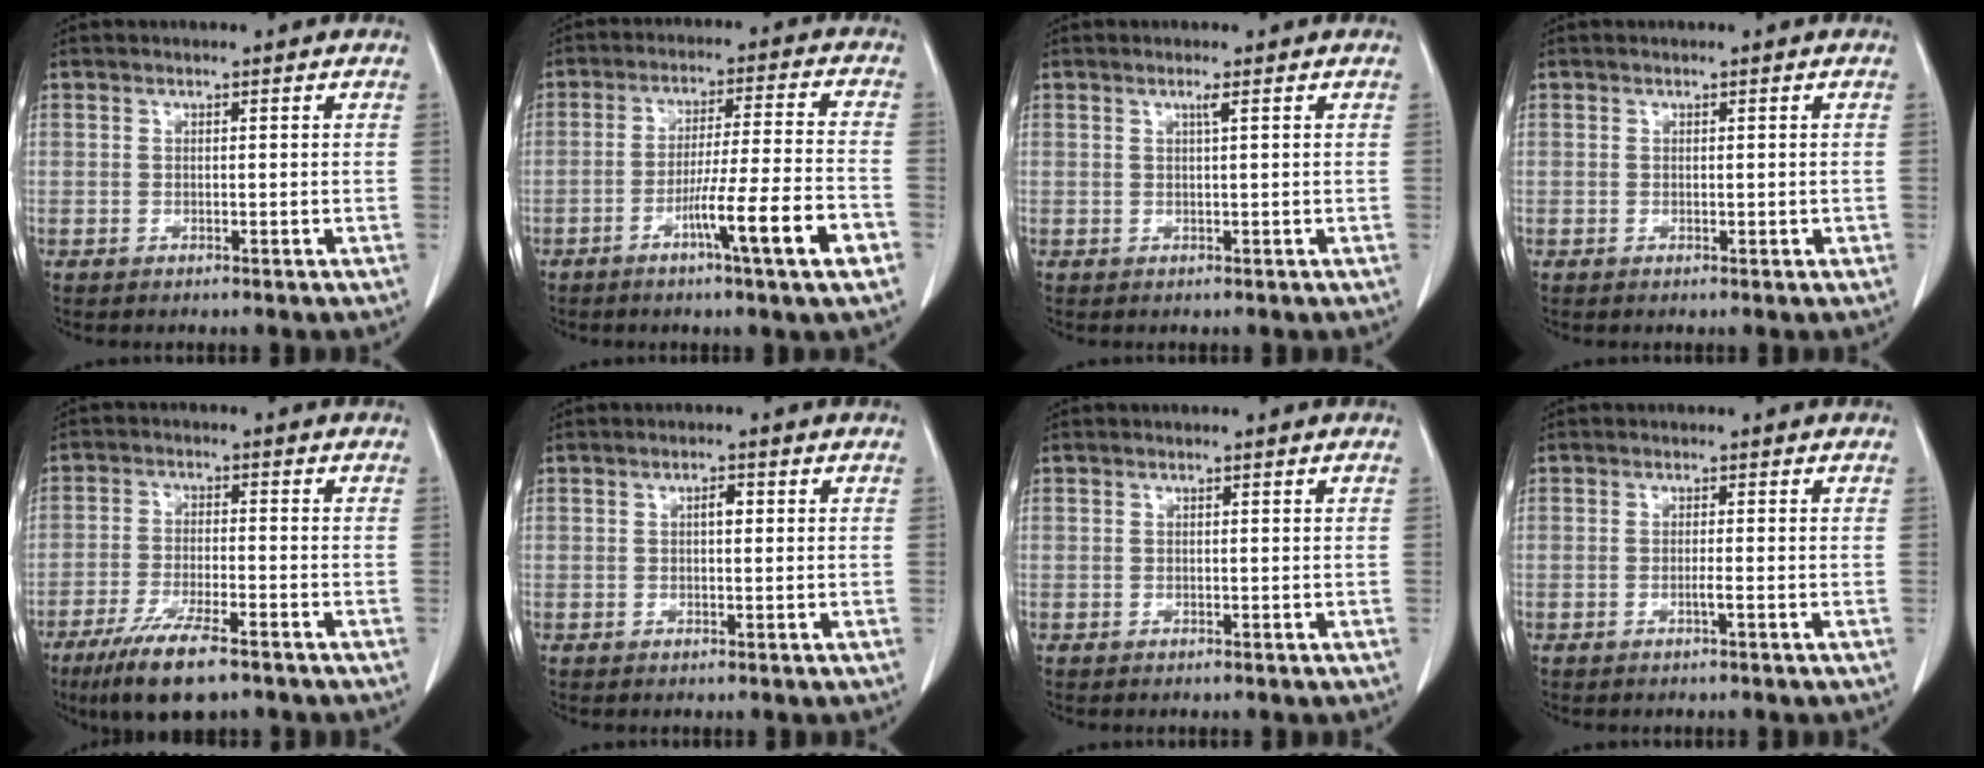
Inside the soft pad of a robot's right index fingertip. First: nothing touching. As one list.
[{"total": 11.7, "force": [-5.3, -0.8, 10.4], "torque": [-0.167, -0.008, -0.087]}, {"total": 0.9, "force": [0.4, -0.2, 0.8], "torque": [-0.022, -0.001, 0.012]}, {"total": 0.8, "force": [0.0, 0.6, 0.5], "torque": [-0.004, 0.001, 0.001]}, {"total": 9.7, "force": [-6.7, 1.6, 6.8], "torque": [-0.123, -0.021, -0.110]}, {"total": 1.5, "force": [0.3, 0.6, 1.4], "torque": [-0.023, 0.004, 0.005]}, {"total": 0.0}, {"total": 0.9, "force": [-0.4, -0.2, 0.8], "torque": [-0.014, 0.001, -0.008]}]